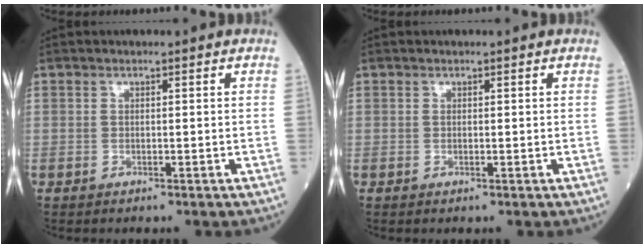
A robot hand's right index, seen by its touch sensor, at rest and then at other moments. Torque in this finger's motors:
{"motor_torque": [0.00, 0.00, 0.00, 0.00]}